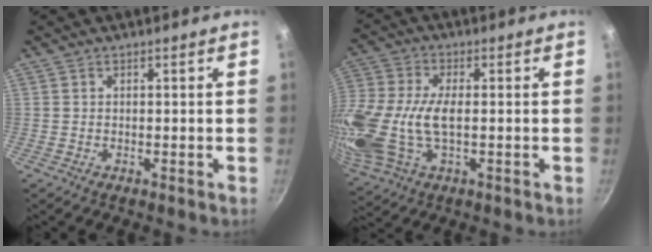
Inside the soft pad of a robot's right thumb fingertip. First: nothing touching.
{"total": 20.9, "force": [-2.2, 11.4, 17.3], "torque": [-0.408, -0.006, -0.049]}